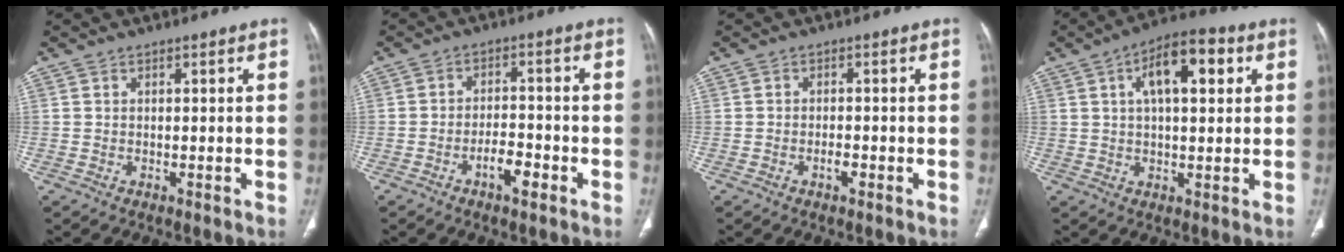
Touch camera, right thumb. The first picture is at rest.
{"total": 4.9, "force": [-2.7, 2.0, 3.6], "torque": [-0.056, 0.021, -0.045]}
{"total": 1.7, "force": [-0.9, 0.8, 1.2], "torque": [-0.021, 0.006, -0.015]}
{"total": 11.6, "force": [3.7, 5.0, 9.8], "torque": [-0.143, 0.015, 0.054]}